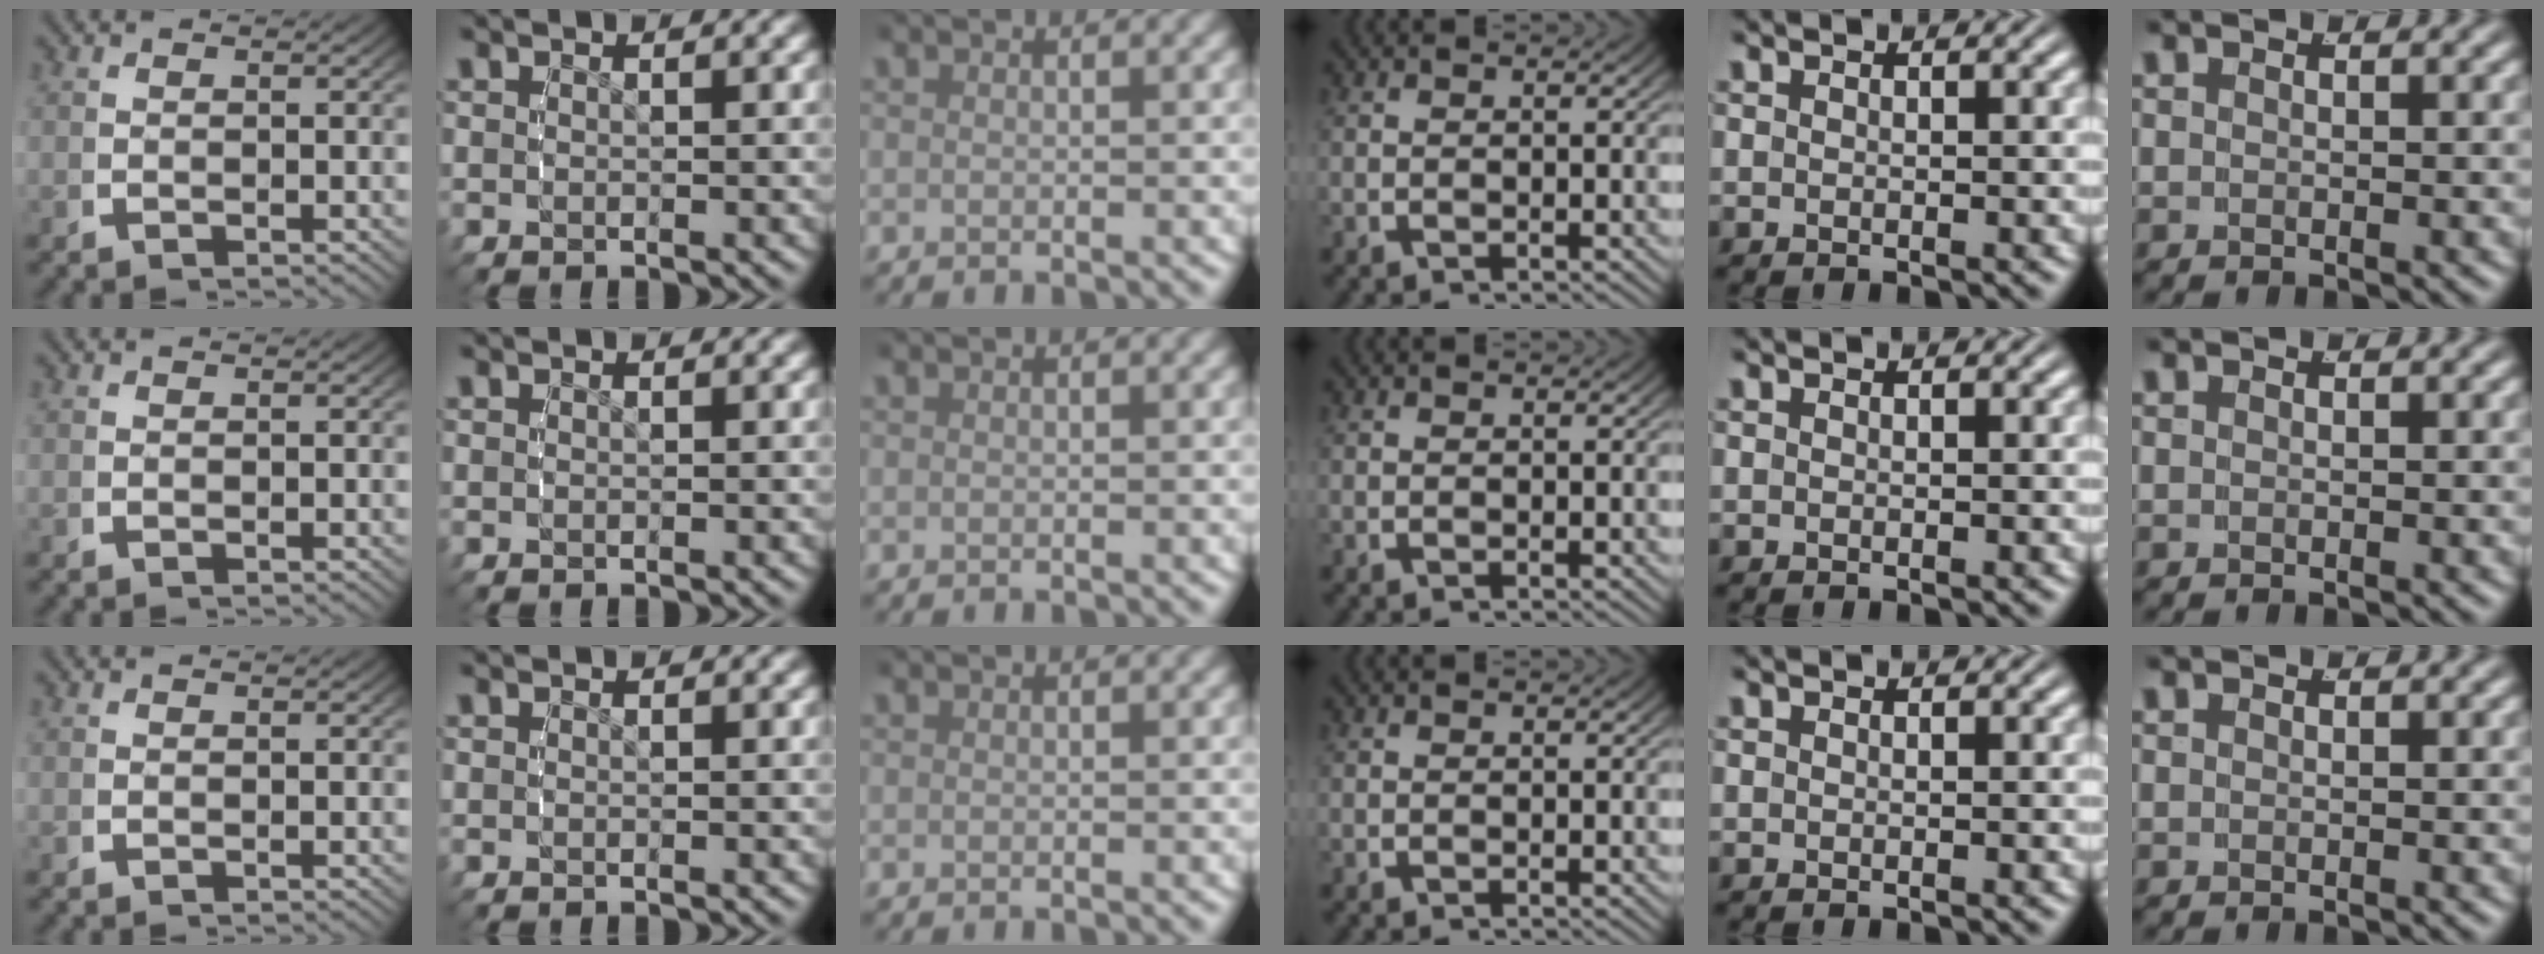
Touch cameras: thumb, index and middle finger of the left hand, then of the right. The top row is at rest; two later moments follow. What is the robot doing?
{"motion": "reach", "object": "sponge"}